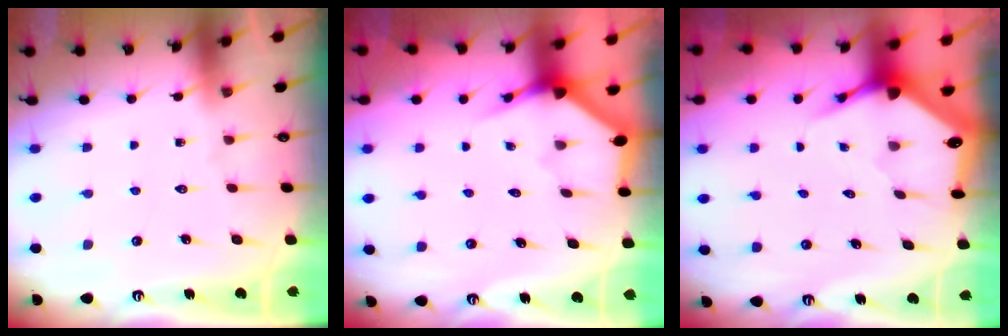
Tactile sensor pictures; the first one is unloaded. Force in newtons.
{"total": 3.5, "press": 3.5, "slide": 0.2}
{"total": 3.8, "press": 3.8, "slide": 0.5}